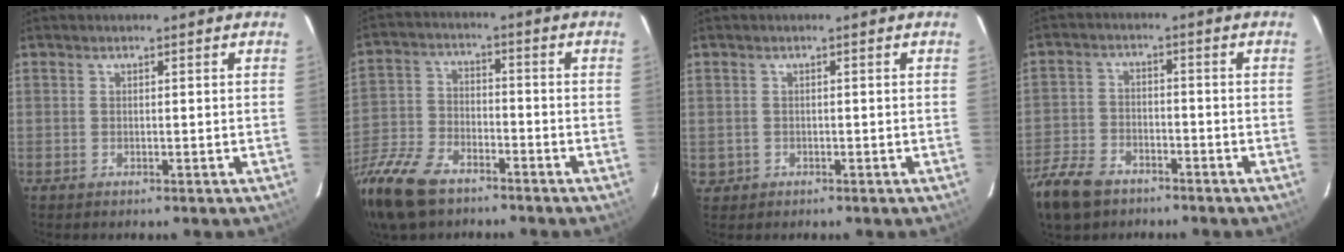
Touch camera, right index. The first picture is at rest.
{"total": 17.4, "force": [-12.2, 8.4, 9.0], "torque": [-0.230, -0.020, -0.238]}
{"total": 1.9, "force": [-0.3, 1.8, 0.2], "torque": [-0.006, 0.001, 0.000]}
{"total": 11.1, "force": [-7.6, 6.4, 5.0], "torque": [-0.143, -0.005, -0.145]}